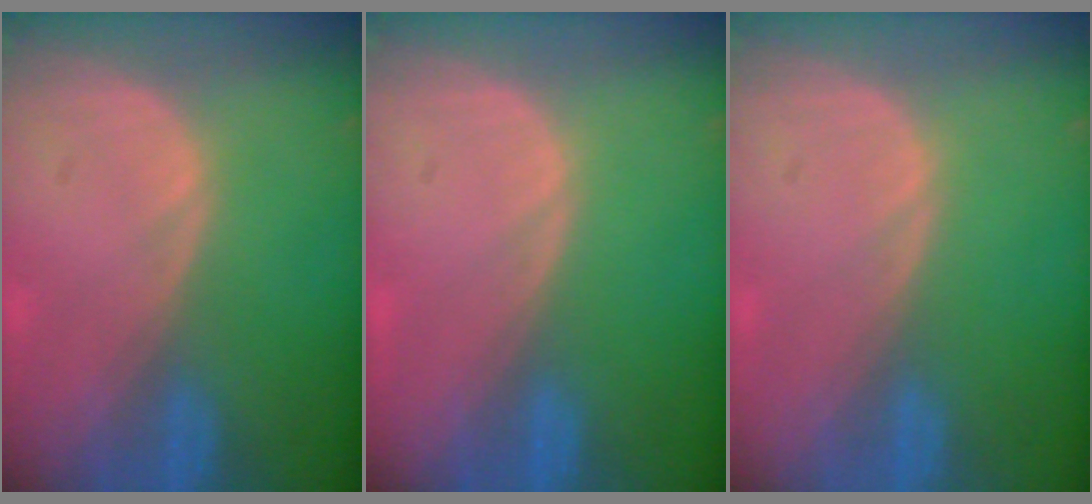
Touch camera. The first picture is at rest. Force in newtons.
{"total": 0.0}
{"total": 0.0}